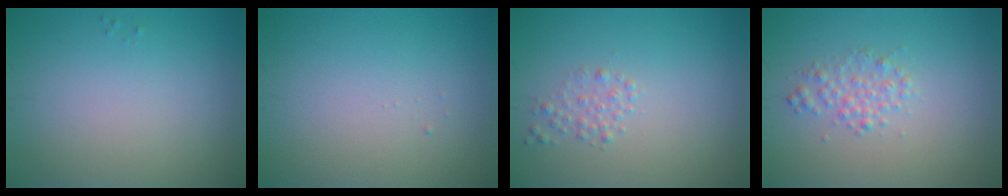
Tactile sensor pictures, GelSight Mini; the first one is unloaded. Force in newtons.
{"total": 0.0}
{"total": 1.2, "press": 1.2, "slide": 0.0}
{"total": 1.9, "press": 1.9, "slide": 0.0}